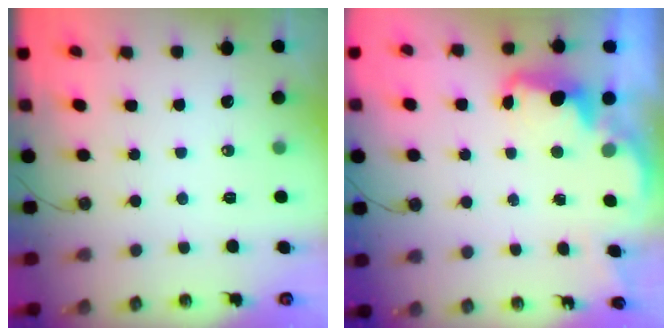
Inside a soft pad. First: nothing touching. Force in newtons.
{"total": 2.6, "press": 2.5, "slide": 0.5}